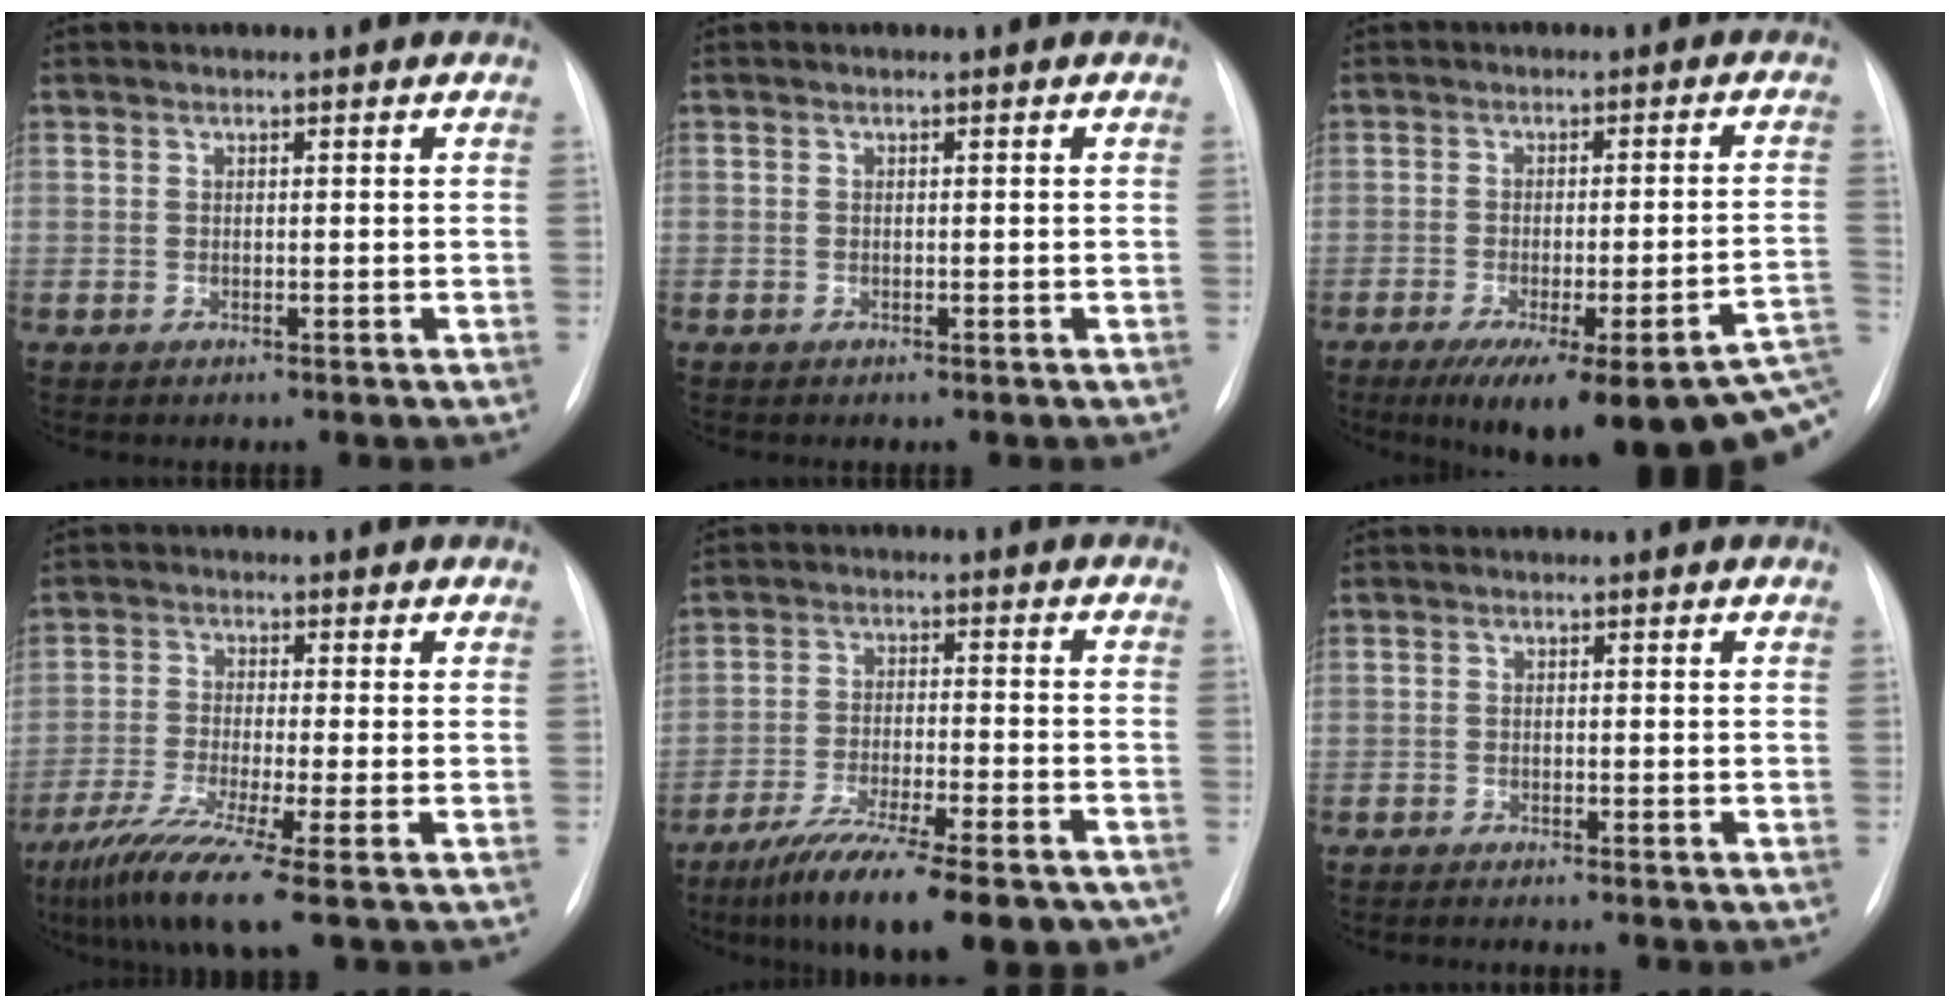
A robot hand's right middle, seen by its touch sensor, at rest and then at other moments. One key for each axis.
{"total": 0.0}
{"total": 21.7, "fx": -12.6, "fy": 3.5, "fz": 17.4, "tx": -0.175, "ty": -0.009, "tz": -0.166}
{"total": 9.4, "fx": -6.0, "fy": -0.9, "fz": 7.2, "tx": -0.133, "ty": -0.032, "tz": -0.107}
{"total": 18.8, "fx": -14.7, "fy": 3.3, "fz": 11.3, "tx": -0.140, "ty": -0.014, "tz": -0.225}
{"total": 2.5, "fx": -2.2, "fy": -0.1, "fz": 1.3, "tx": -0.012, "ty": -0.002, "tz": -0.029}